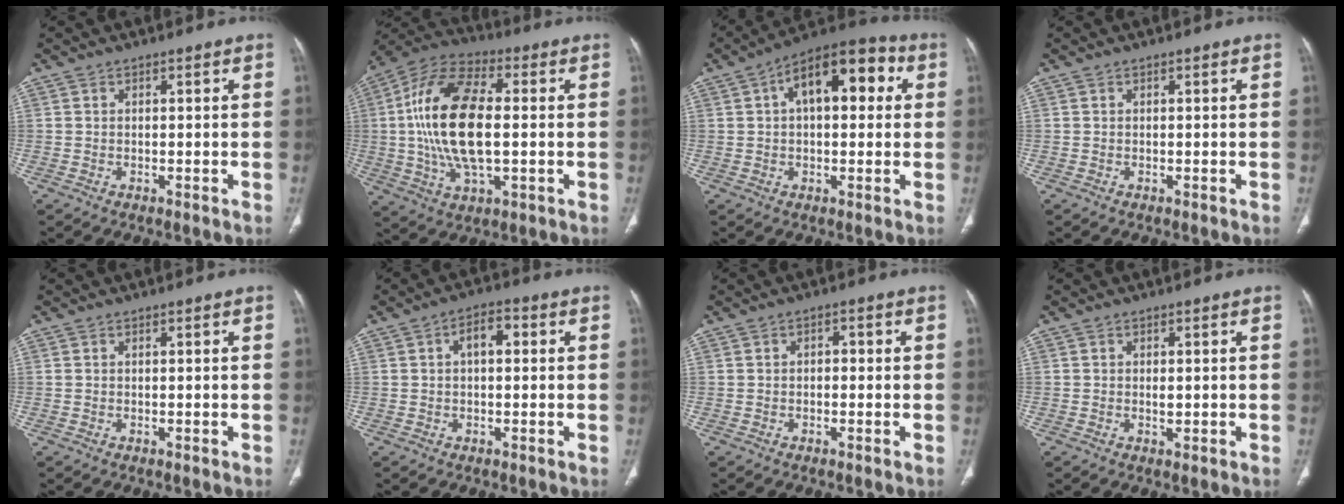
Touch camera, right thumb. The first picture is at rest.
{"total": 20.1, "force": [0.5, 9.4, 17.8], "torque": [-0.351, 0.014, 0.005]}
{"total": 14.8, "force": [3.8, 7.6, 12.1], "torque": [-0.154, 0.034, 0.050]}
{"total": 0.0}
{"total": 0.0}
{"total": 4.8, "force": [0.9, 2.6, 3.9], "torque": [-0.060, 0.017, 0.009]}
{"total": 1.6, "force": [-0.1, 1.1, 1.1], "torque": [-0.011, 0.009, -0.006]}
{"total": 1.2, "force": [0.0, 0.6, 1.0], "torque": [-0.017, -0.003, 0.002]}